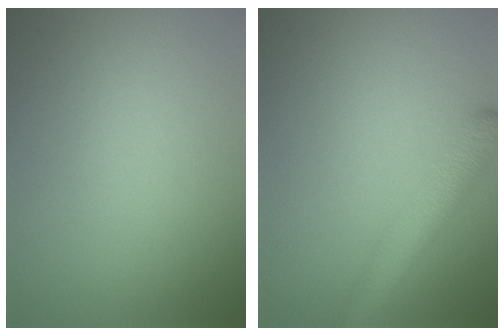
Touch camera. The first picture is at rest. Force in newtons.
{"total": 4.3, "press": 4.3, "slide": 0.1}